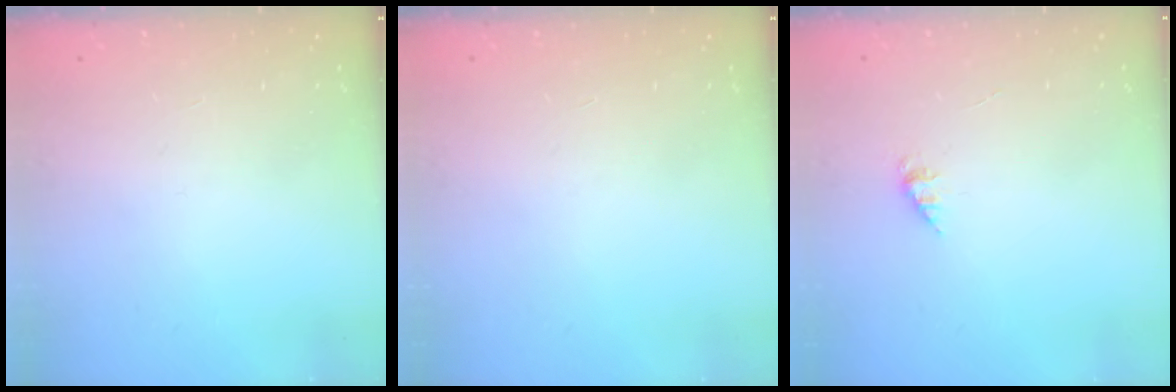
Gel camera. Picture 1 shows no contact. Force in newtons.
{"total": 0.0}
{"total": 1.7, "press": 1.7, "slide": 0.2}